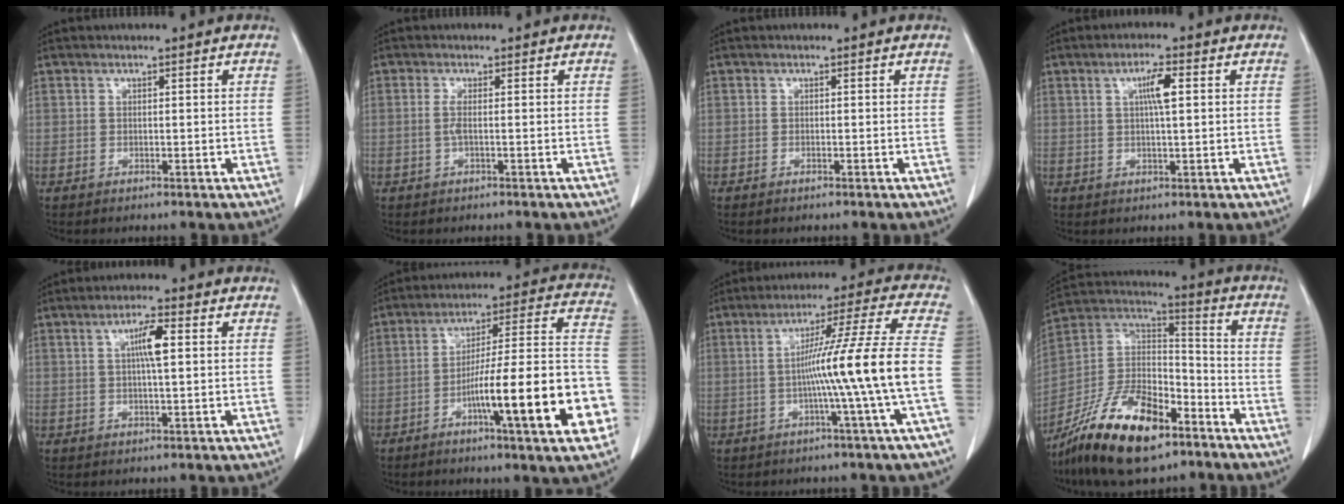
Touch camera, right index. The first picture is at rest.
{"total": 1.4, "force": [-0.2, 0.0, 1.4], "torque": [-0.034, -0.001, -0.006]}
{"total": 0.0}
{"total": 4.1, "force": [1.1, 0.3, 3.9], "torque": [-0.070, 0.003, 0.018]}
{"total": 4.5, "force": [1.0, 0.4, 4.4], "torque": [-0.080, 0.004, 0.016]}
{"total": 21.1, "force": [-7.5, 1.1, 19.7], "torque": [-0.237, 0.013, -0.111]}
{"total": 13.4, "force": [-2.7, -3.0, 12.8], "torque": [-0.201, 0.005, -0.044]}
{"total": 20.1, "force": [-13.2, 7.4, 13.2], "torque": [-0.275, 0.004, -0.241]}